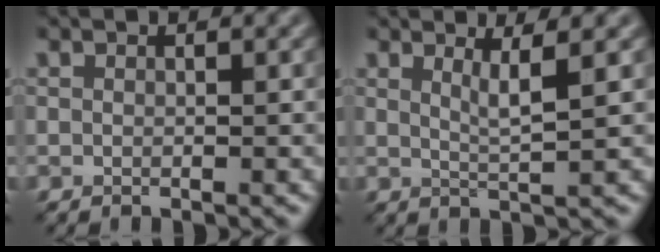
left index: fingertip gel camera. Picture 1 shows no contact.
{"total": 2.6, "force": [1.1, 0.5, 2.3], "torque": [-0.032, -0.002, 0.018]}